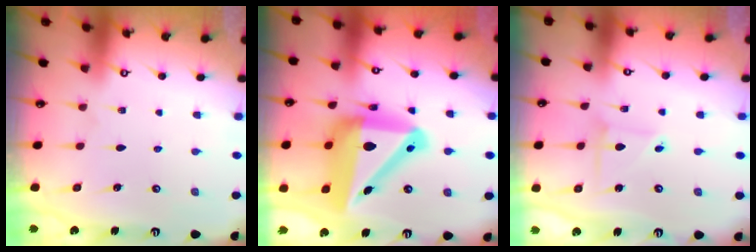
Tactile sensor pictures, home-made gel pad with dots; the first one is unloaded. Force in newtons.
{"total": 20.9, "press": 20.7, "slide": 2.7}
{"total": 2.8, "press": 2.8, "slide": 0.3}